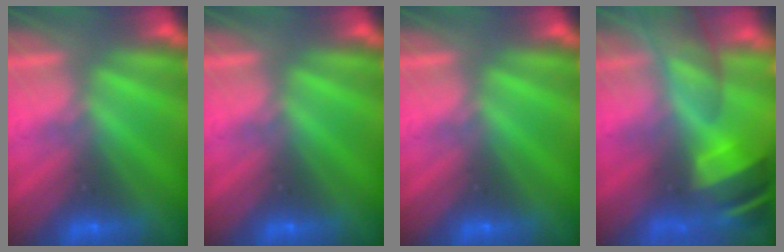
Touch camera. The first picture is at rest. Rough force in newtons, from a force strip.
{"total": 0.0}
{"total": 0.0}
{"total": 10.9}